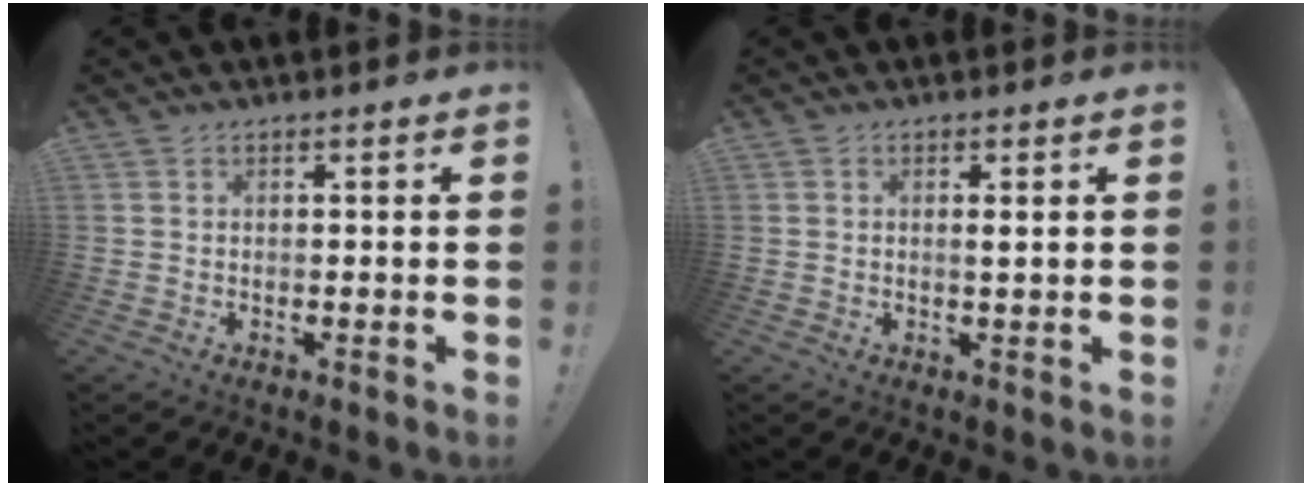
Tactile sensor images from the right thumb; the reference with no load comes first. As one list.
[{"total": 1.6, "force": [0.4, 0.1, 1.5], "torque": [-0.020, -0.006, 0.004]}]